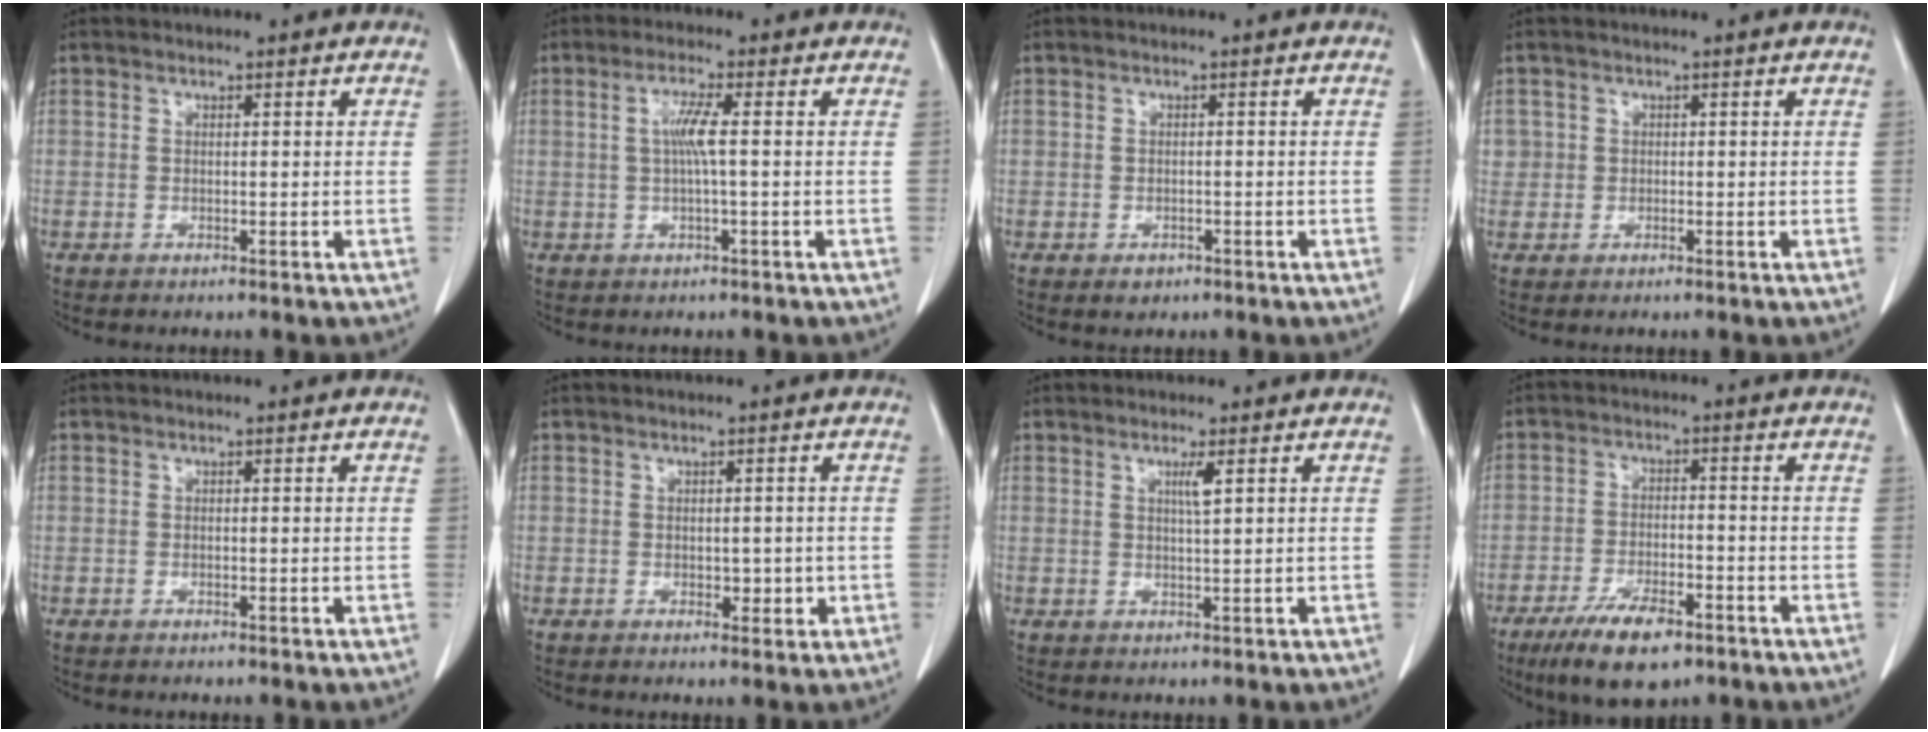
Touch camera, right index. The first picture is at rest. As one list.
[{"total": 3.8, "force": [0.3, 0.0, 3.8], "torque": [-0.076, 0.007, 0.007]}, {"total": 1.5, "force": [-0.8, 1.2, 0.4], "torque": [-0.005, 0.003, -0.004]}, {"total": 1.8, "force": [0.4, 1.8, 0.0], "torque": [0.019, 0.003, 0.002]}, {"total": 0.0}, {"total": 2.3, "force": [-0.2, 1.5, 1.8], "torque": [-0.018, 0.002, 0.004]}, {"total": 1.9, "force": [0.8, -0.3, 1.7], "torque": [-0.032, -0.004, 0.015]}, {"total": 9.0, "force": [-5.7, 3.0, 6.2], "torque": [-0.113, -0.010, -0.093]}]